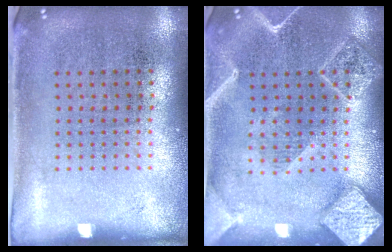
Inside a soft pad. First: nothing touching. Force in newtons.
{"total": 2.3, "press": 2.2, "slide": 0.3}